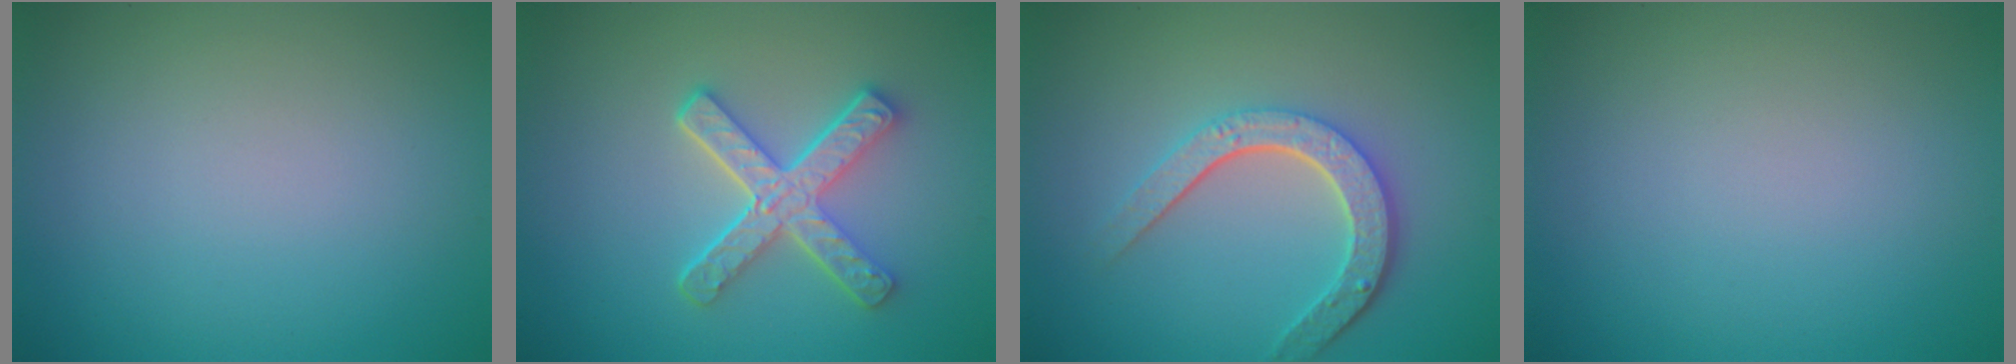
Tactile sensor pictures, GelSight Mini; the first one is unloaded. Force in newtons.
{"total": 4.7, "press": 3.7, "slide": 2.8}
{"total": 4.4, "press": 3.4, "slide": 2.9}
{"total": 0.0}